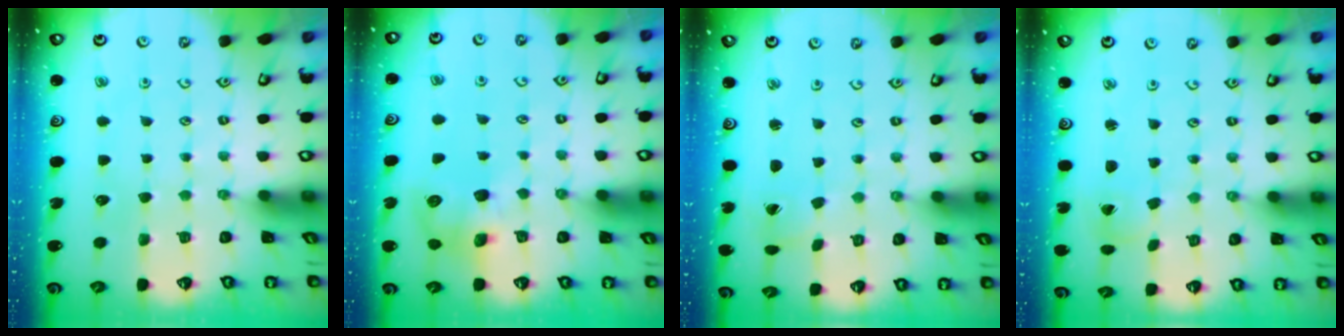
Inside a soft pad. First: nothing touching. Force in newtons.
{"total": 7.5, "press": 7.5, "slide": 0.3}
{"total": 0.8, "press": 0.8, "slide": 0.0}
{"total": 1.8, "press": 1.8, "slide": 0.1}